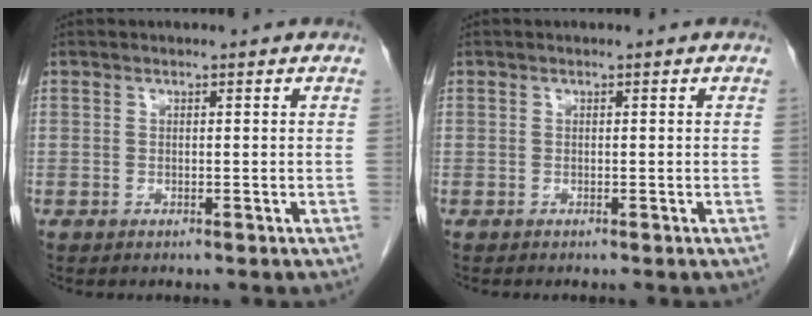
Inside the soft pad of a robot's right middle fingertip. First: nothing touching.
{"total": 0.0}